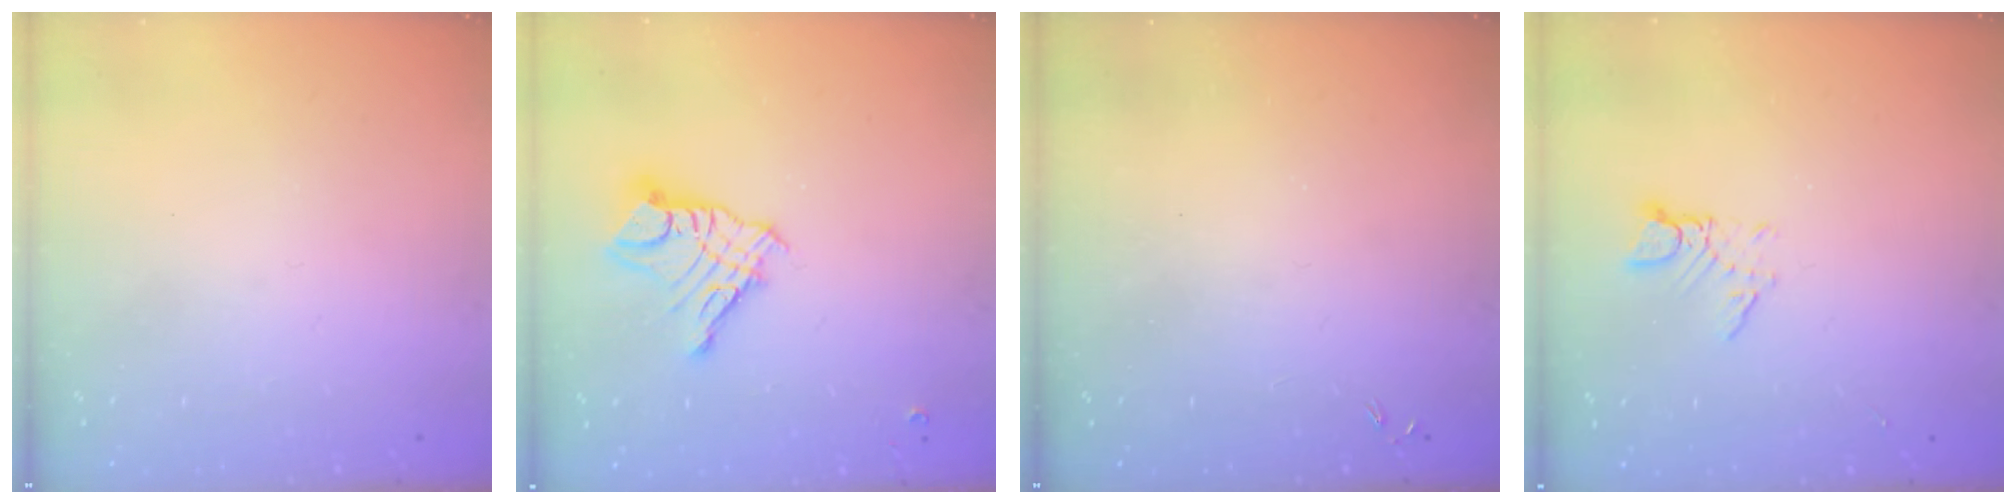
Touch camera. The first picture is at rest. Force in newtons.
{"total": 10.5, "press": 10.5, "slide": 1.0}
{"total": 0.0}
{"total": 3.1, "press": 3.1, "slide": 0.4}